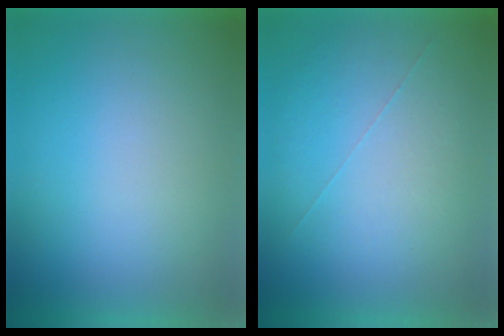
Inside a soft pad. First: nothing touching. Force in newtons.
{"total": 1.0}